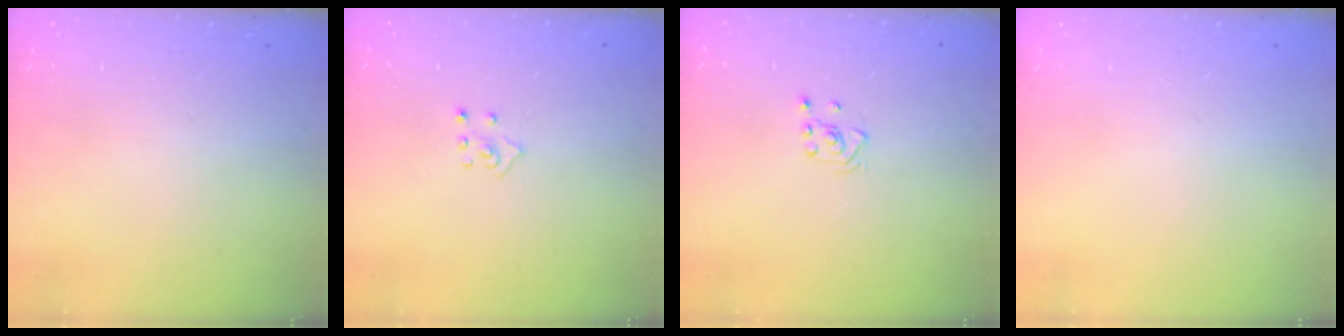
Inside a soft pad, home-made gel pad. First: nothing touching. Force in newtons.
{"total": 2.7, "press": 2.7, "slide": 0.2}
{"total": 2.8, "press": 2.6, "slide": 1.0}
{"total": 0.0}